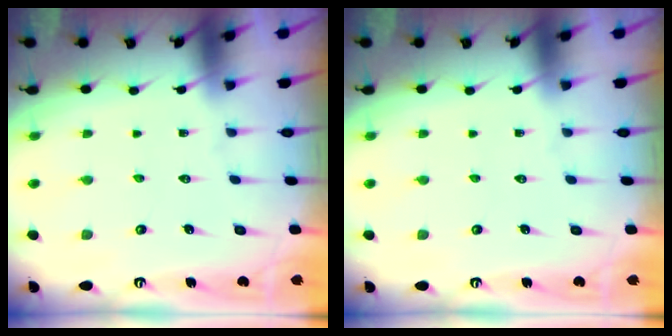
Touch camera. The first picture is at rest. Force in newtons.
{"total": 0.0}